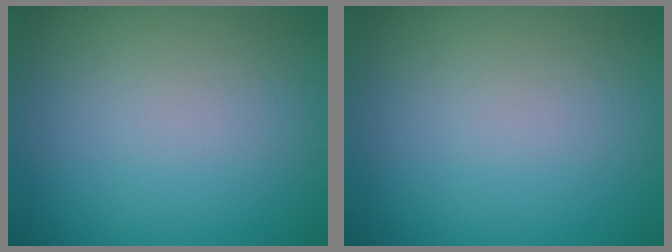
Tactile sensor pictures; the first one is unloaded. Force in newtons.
{"total": 0.0}